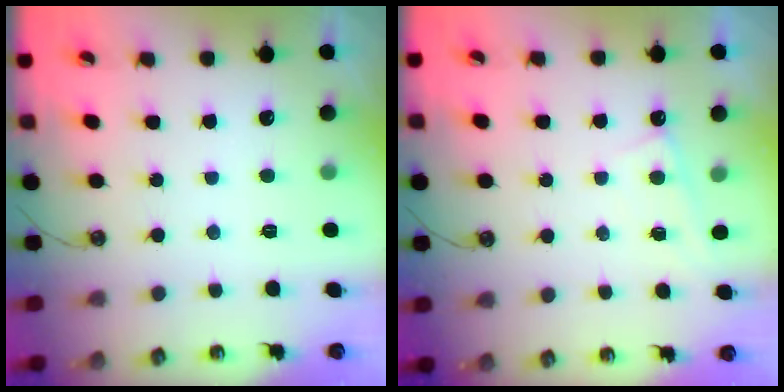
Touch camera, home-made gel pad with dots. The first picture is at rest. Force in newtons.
{"total": 1.8, "press": 1.8, "slide": 0.3}